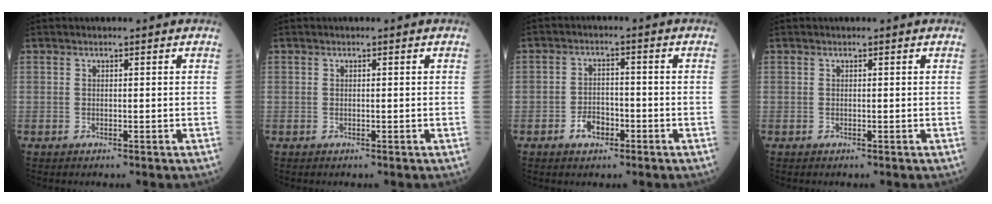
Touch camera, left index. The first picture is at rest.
{"total": 0.0}
{"total": 3.8, "force": [-2.1, 2.3, 2.1], "torque": [-0.039, 0.003, -0.036]}
{"total": 0.0}